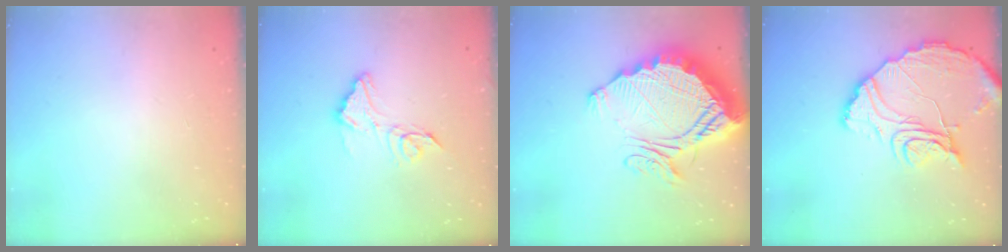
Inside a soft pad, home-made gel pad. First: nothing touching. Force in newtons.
{"total": 11.7, "press": 11.6, "slide": 0.9}
{"total": 22.0, "press": 21.9, "slide": 1.7}
{"total": 15.8, "press": 15.7, "slide": 1.4}